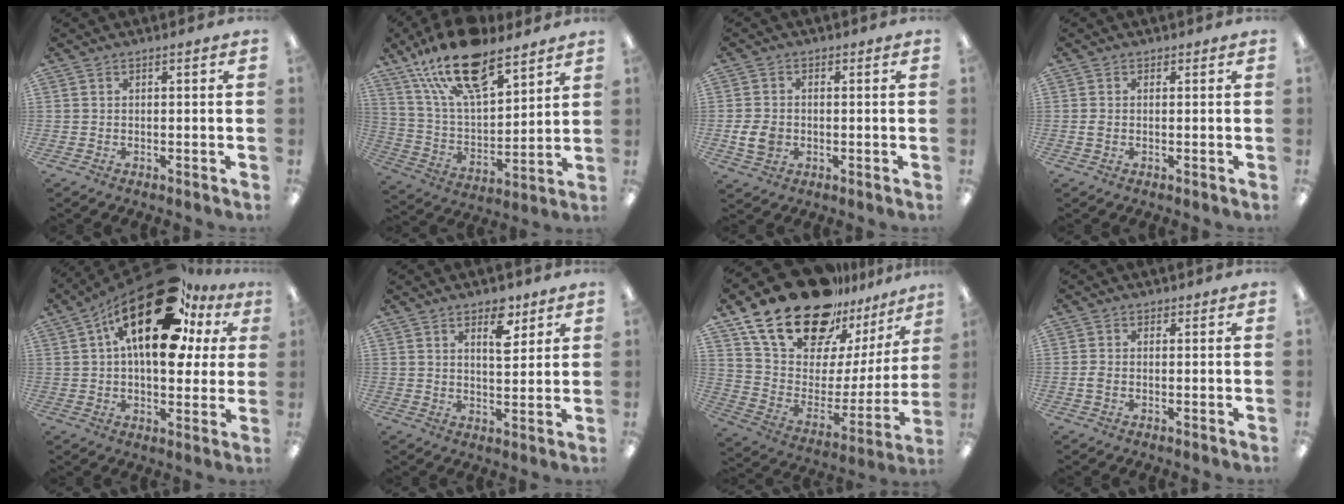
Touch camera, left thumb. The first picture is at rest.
{"total": 21.0, "force": [14.3, 8.6, 12.8], "torque": [-0.234, -0.067, 0.252]}
{"total": 6.1, "force": [-1.0, 5.1, 3.2], "torque": [-0.060, 0.003, -0.021]}
{"total": 1.7, "force": [-0.1, 1.3, 1.1], "torque": [-0.020, 0.005, -0.003]}
{"total": 24.8, "force": [11.7, 11.3, 18.7], "torque": [-0.292, -0.051, 0.190]}
{"total": 7.2, "force": [4.5, 3.3, 4.5], "torque": [-0.053, -0.021, 0.070]}
{"total": 24.8, "force": [18.6, 11.3, 11.9], "torque": [-0.214, -0.117, 0.339]}
{"total": 2.1, "force": [-0.4, 1.5, 1.4], "torque": [-0.031, 0.002, -0.010]}